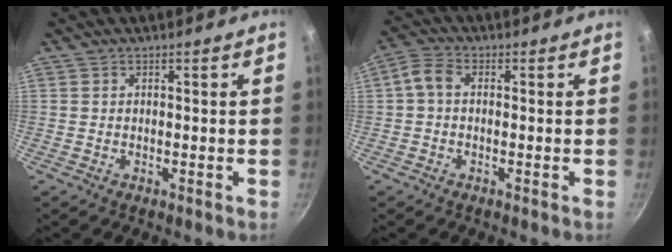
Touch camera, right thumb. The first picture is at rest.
{"total": 3.9, "force": [-0.1, 2.8, 2.7], "torque": [-0.059, 0.017, -0.013]}